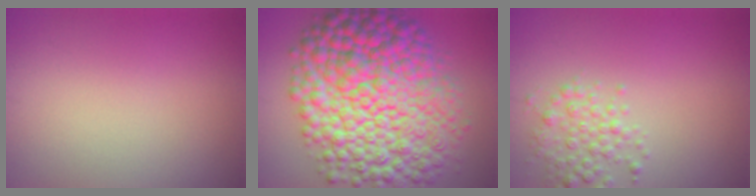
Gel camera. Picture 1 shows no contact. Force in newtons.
{"total": 14.6, "press": 14.6, "slide": 0.0}
{"total": 2.7, "press": 2.7, "slide": 0.1}